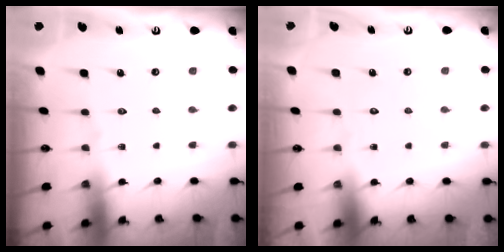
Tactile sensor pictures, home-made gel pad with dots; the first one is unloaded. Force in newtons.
{"total": 1.8, "press": 1.7, "slide": 0.1}